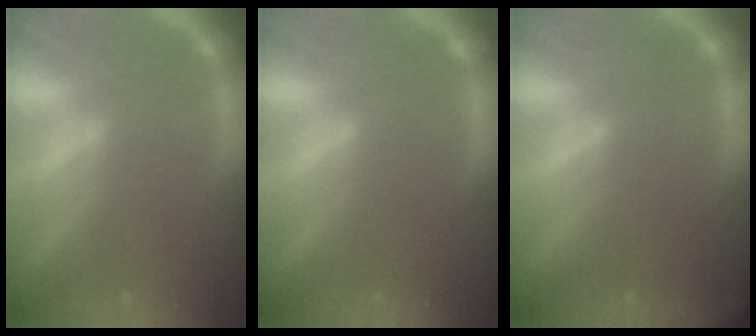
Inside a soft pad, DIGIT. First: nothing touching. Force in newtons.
{"total": 0.0}
{"total": 2.4}